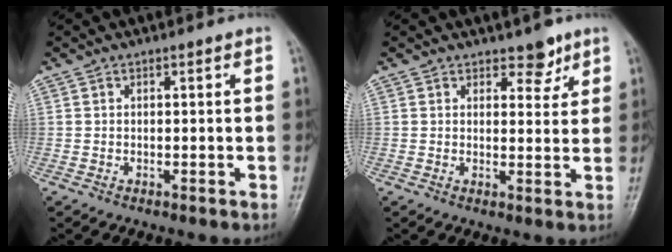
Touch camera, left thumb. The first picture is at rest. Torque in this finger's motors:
{"motor_torque": [0.14, -0.14, -0.24, -0.25, 0.00]}